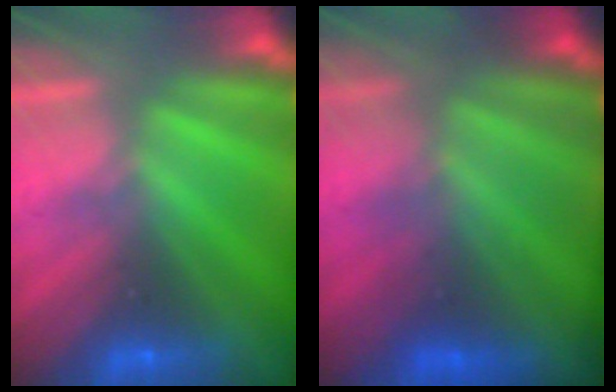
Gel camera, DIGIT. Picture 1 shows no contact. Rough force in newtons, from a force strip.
{"total": 5.6}